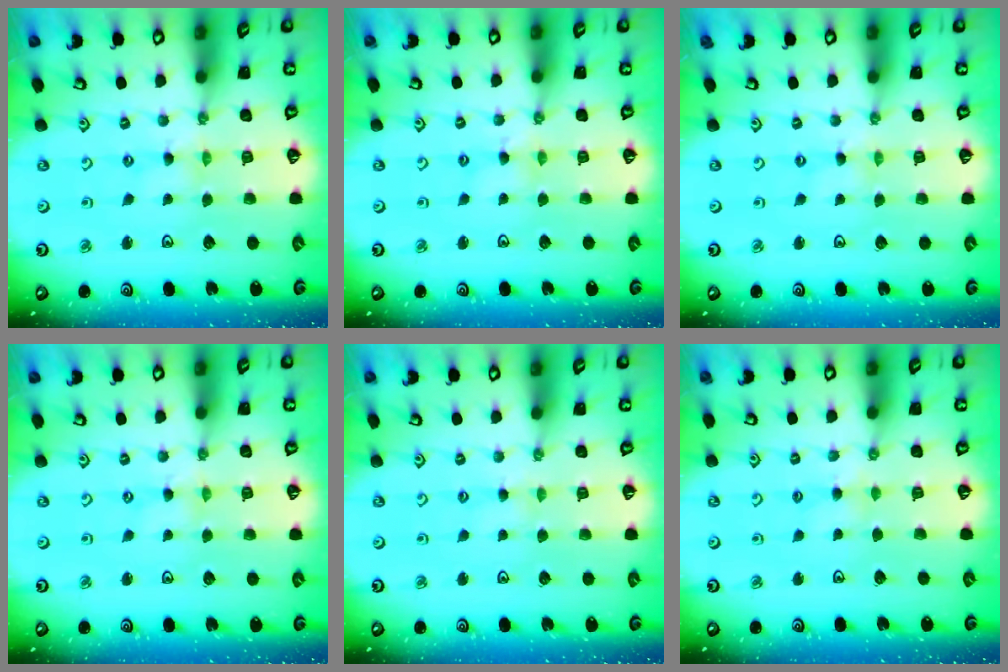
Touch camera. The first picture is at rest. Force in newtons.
{"total": 2.2, "press": 2.2, "slide": 0.3}
{"total": 0.0}
{"total": 0.0}
{"total": 2.6, "press": 2.6, "slide": 0.4}
{"total": 2.9, "press": 2.8, "slide": 0.5}